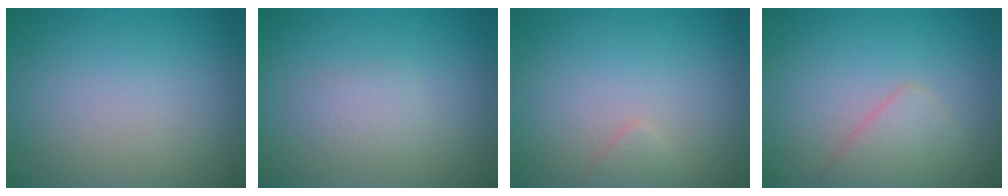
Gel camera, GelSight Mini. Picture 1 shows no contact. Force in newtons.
{"total": 1.6, "press": 1.6, "slide": 0.1}
{"total": 0.8, "press": 0.8, "slide": 0.1}
{"total": 2.5, "press": 2.5, "slide": 0.1}